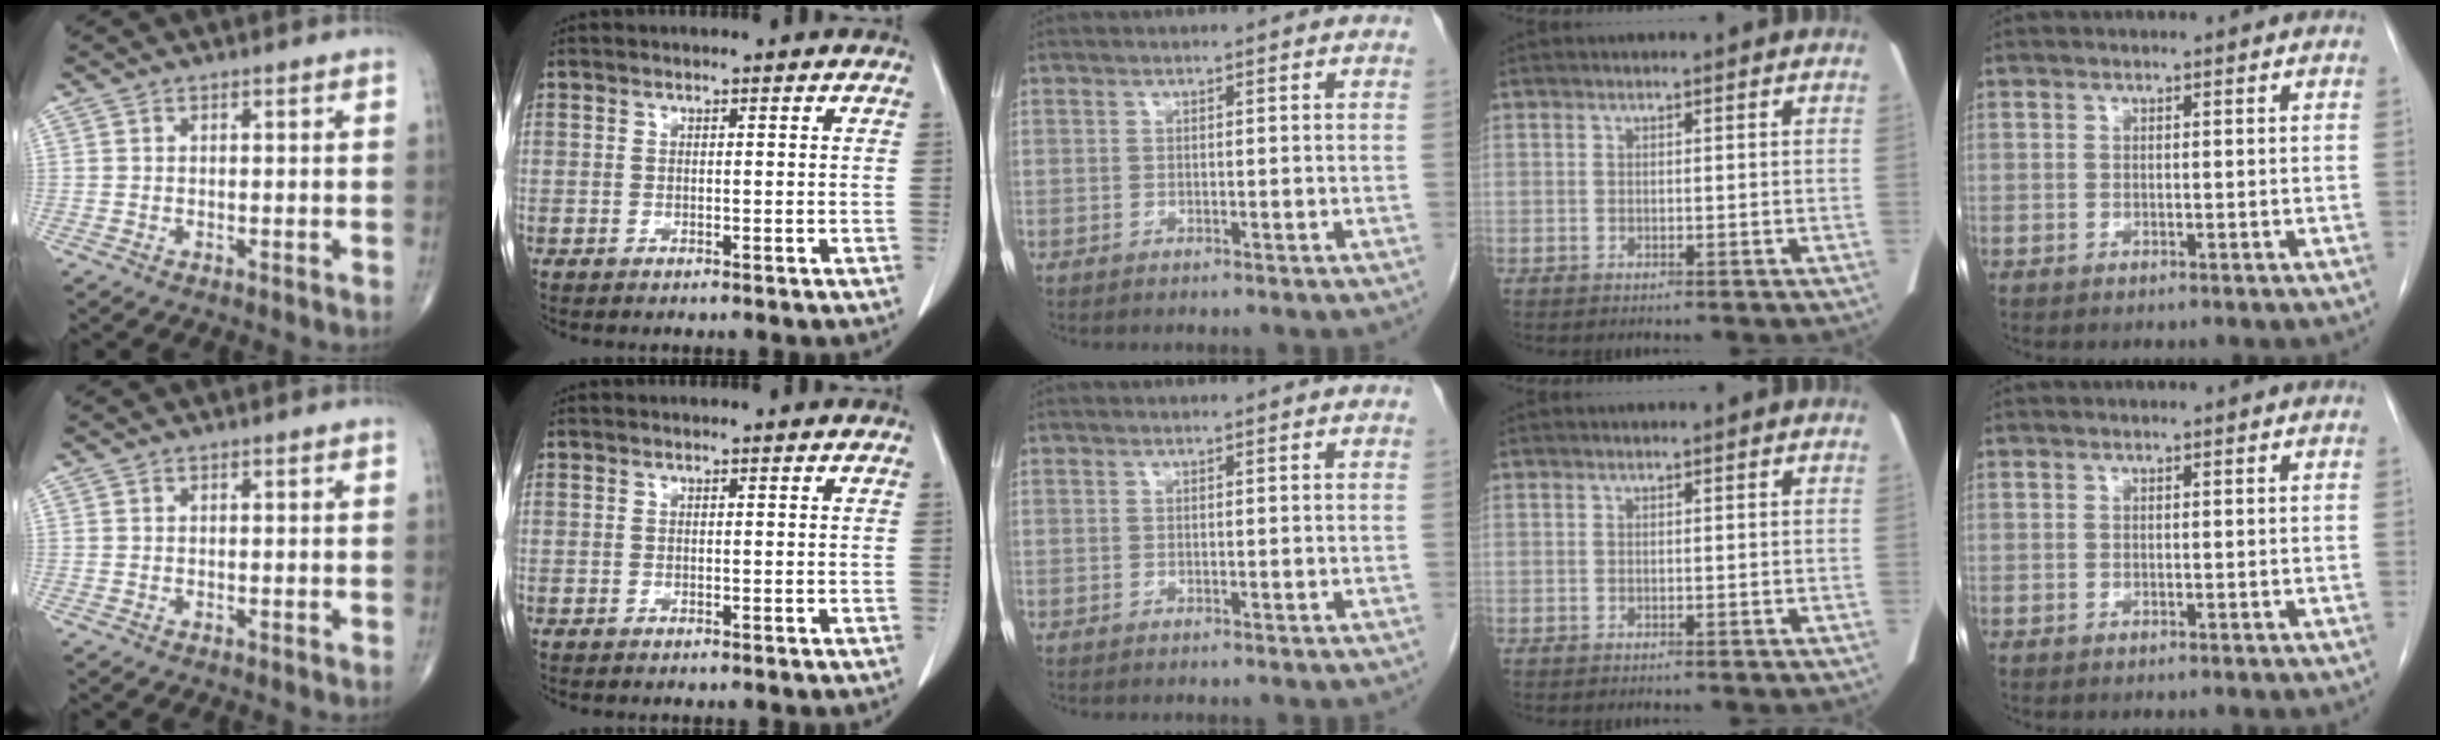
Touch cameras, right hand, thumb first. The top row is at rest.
{}